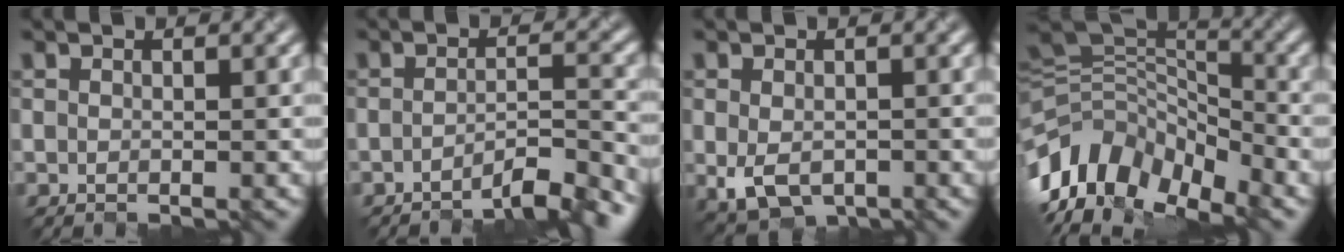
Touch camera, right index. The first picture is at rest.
{"total": 4.7, "force": [-3.7, 0.8, 2.9], "torque": [-0.033, 0.008, -0.060]}
{"total": 3.5, "force": [-1.1, 2.3, 2.4], "torque": [-0.049, -0.019, -0.011]}
{"total": 11.1, "force": [-5.5, 6.6, 7.0], "torque": [-0.138, 0.015, -0.118]}